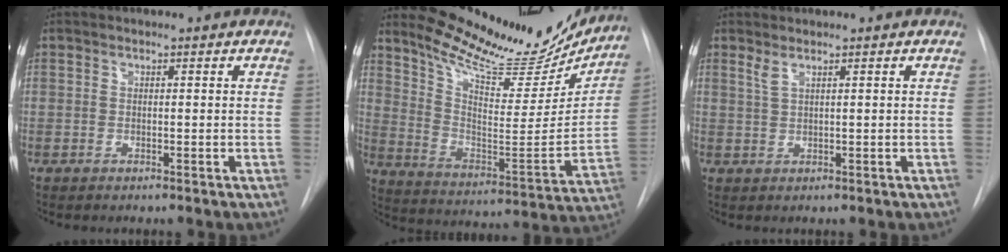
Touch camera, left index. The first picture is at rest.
{"total": 21.4, "force": [19.4, 5.0, 7.4], "torque": [-0.115, -0.058, 0.280]}
{"total": 1.4, "force": [1.0, 0.0, 1.0], "torque": [-0.028, 0.001, 0.022]}